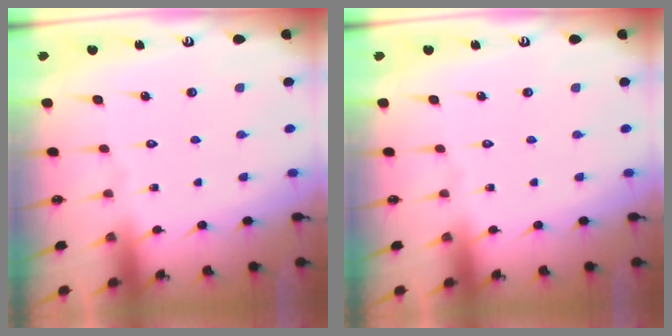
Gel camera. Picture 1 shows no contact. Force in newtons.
{"total": 0.0}